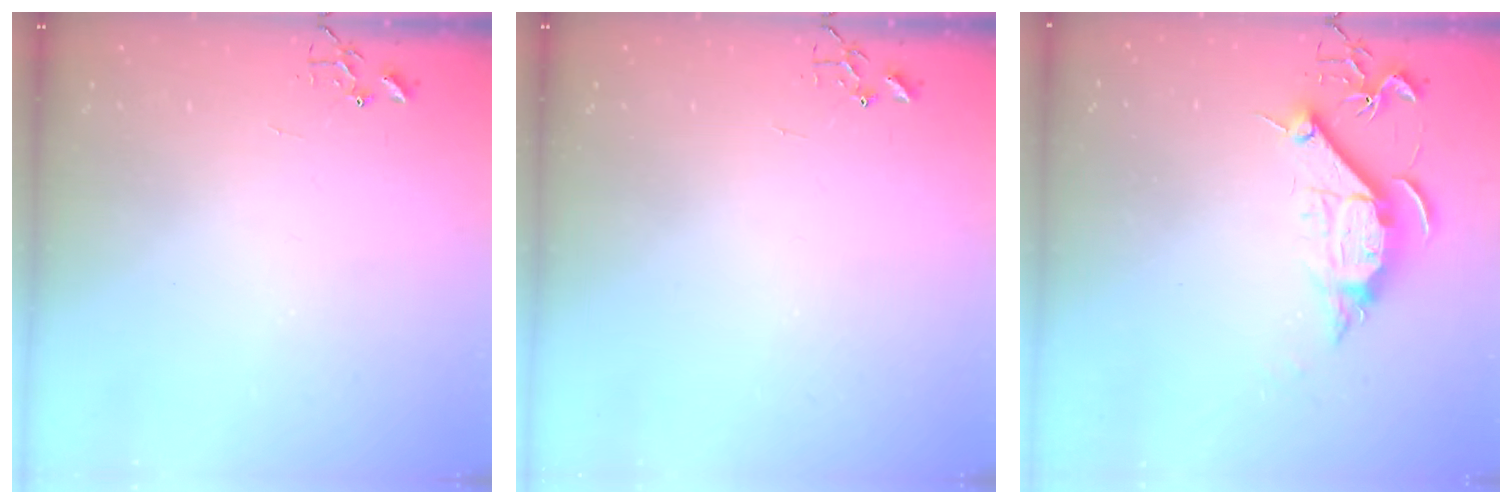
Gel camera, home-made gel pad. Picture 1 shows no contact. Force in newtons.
{"total": 0.0}
{"total": 10.5, "press": 10.5, "slide": 0.4}